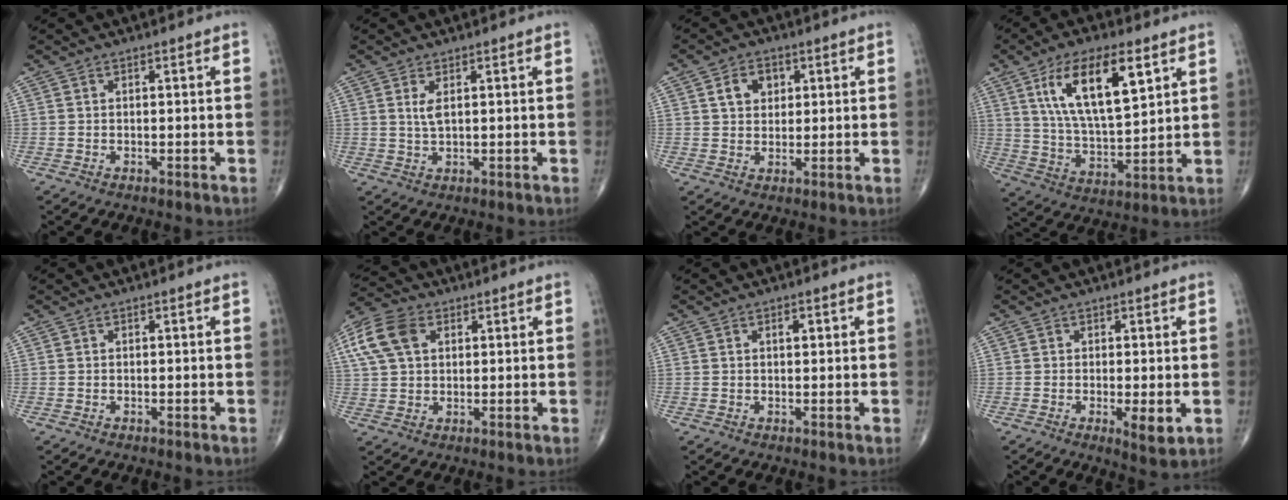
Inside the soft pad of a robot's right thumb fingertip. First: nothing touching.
{"total": 2.5, "force": [0.9, 0.8, 2.2], "torque": [-0.047, -0.006, 0.023]}
{"total": 5.2, "force": [1.8, 3.9, 2.9], "torque": [-0.028, -0.004, 0.029]}
{"total": 16.6, "force": [7.1, 6.3, 13.5], "torque": [-0.226, -0.027, 0.134]}
{"total": 0.0}
{"total": 11.1, "force": [3.8, 7.4, 7.3], "torque": [-0.157, 0.012, 0.072]}
{"total": 1.4, "force": [0.6, 0.6, 1.1], "torque": [-0.015, 0.000, 0.008]}
{"total": 4.0, "force": [-0.8, 1.2, 3.7], "torque": [-0.062, -0.014, -0.013]}